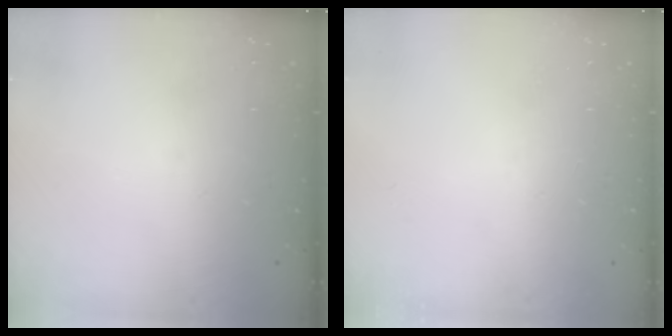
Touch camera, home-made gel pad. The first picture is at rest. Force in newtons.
{"total": 0.0}